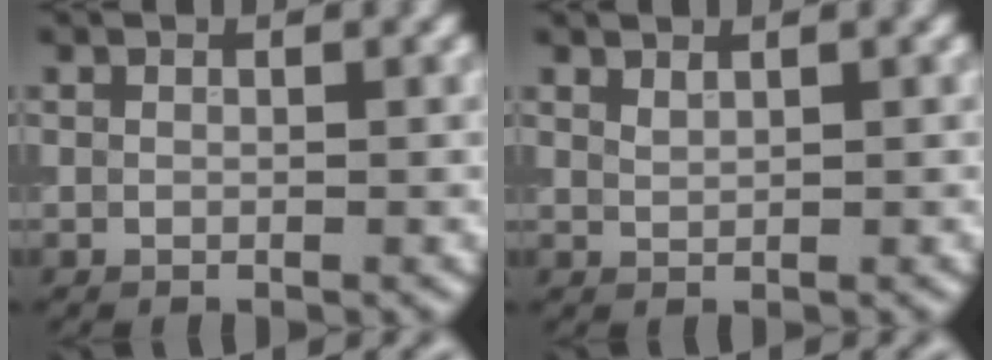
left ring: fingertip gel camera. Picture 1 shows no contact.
{"total": 0.7, "force": [0.7, -0.1, 0.1], "torque": [-0.005, 0.001, 0.019]}